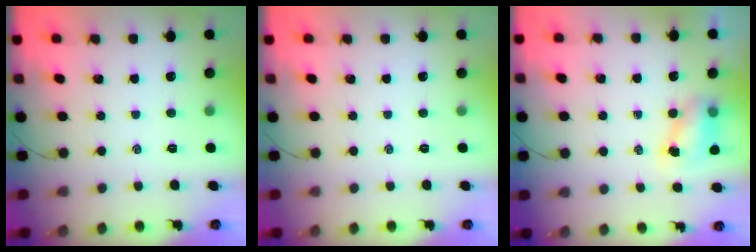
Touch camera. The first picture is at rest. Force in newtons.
{"total": 0.0}
{"total": 6.7, "press": 6.6, "slide": 1.1}